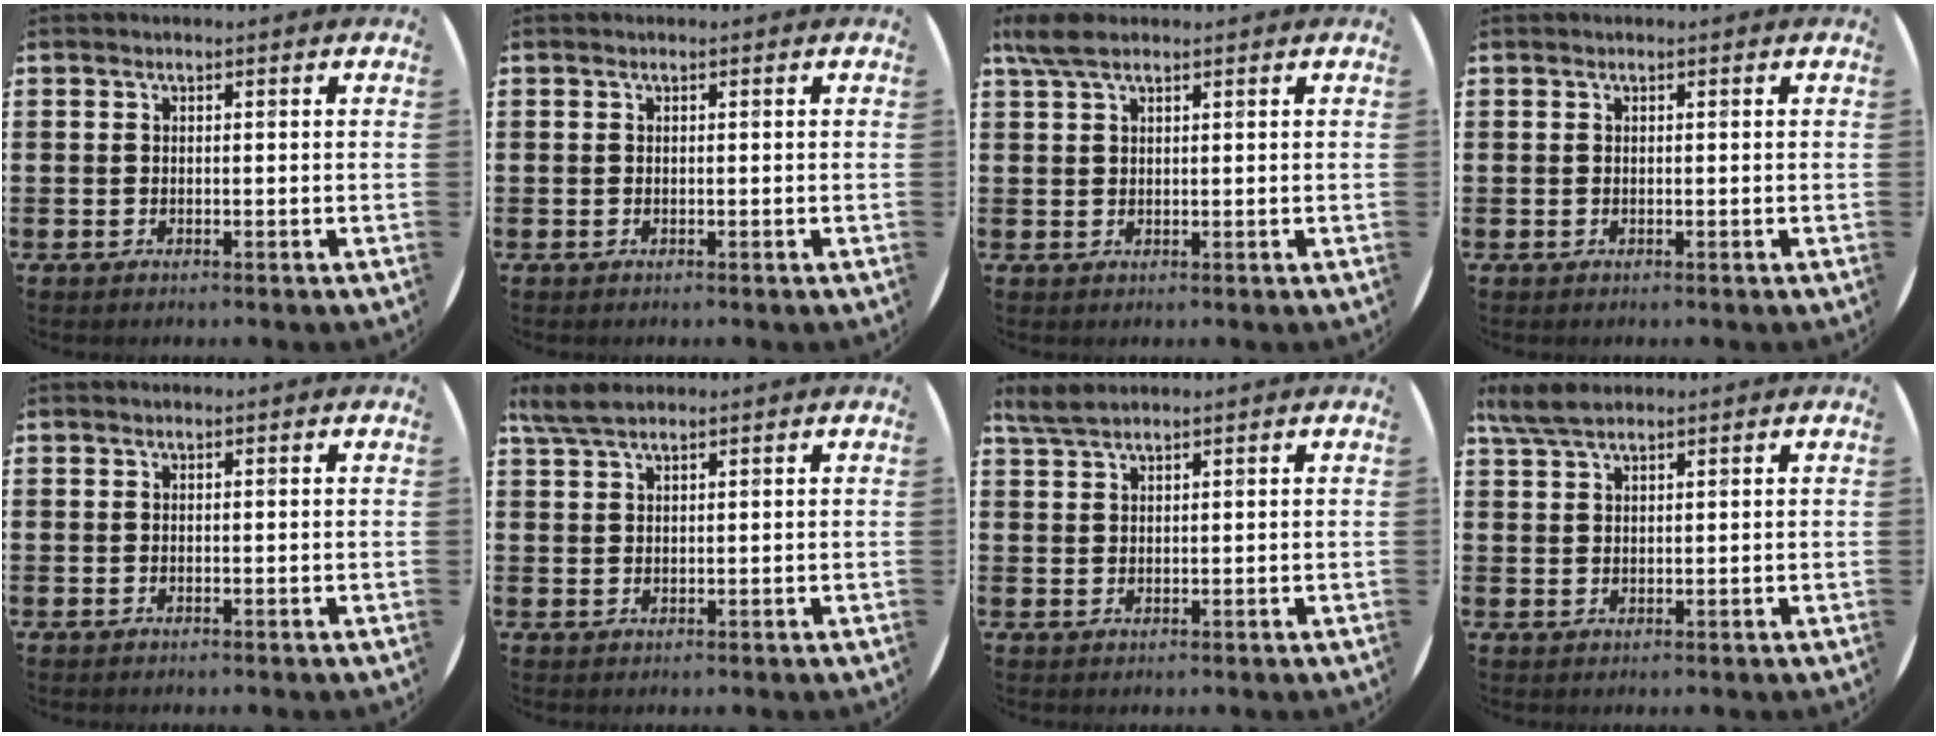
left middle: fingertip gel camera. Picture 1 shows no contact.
{"total": 0.0}
{"total": 3.2, "force": [2.3, 1.0, 2.0], "torque": [-0.044, 0.005, 0.042]}
{"total": 0.0}
{"total": 0.0}
{"total": 3.1, "force": [2.5, 0.8, 1.8], "torque": [-0.040, 0.005, 0.047]}
{"total": 2.3, "force": [2.1, 0.3, 0.9], "torque": [-0.022, 0.003, 0.041]}
{"total": 3.8, "force": [3.0, 1.0, 2.1], "torque": [-0.047, 0.004, 0.056]}